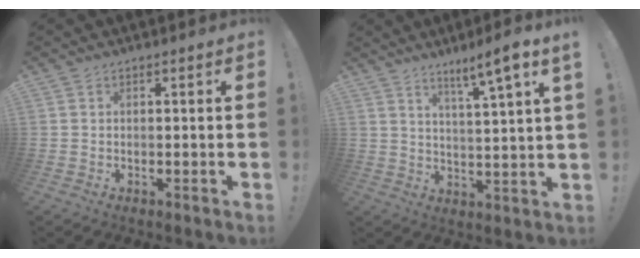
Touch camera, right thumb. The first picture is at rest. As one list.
[{"total": 8.2, "force": [5.1, -0.6, 6.4], "torque": [-0.096, -0.032, 0.073]}]